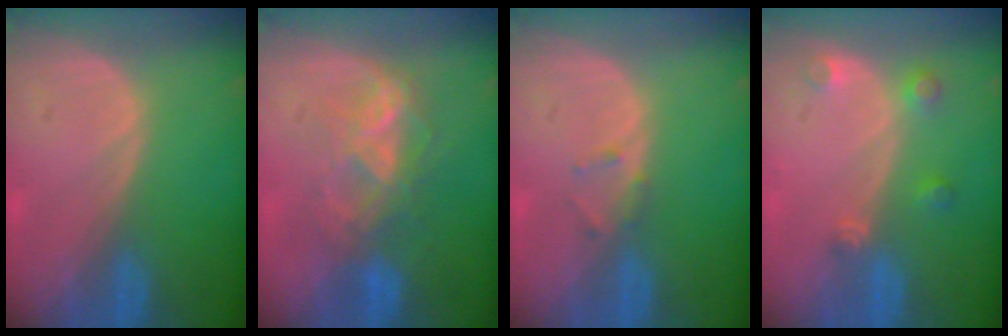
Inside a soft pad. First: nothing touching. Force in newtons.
{"total": 6.7, "press": 6.5, "slide": 1.5}
{"total": 1.3, "press": 1.3, "slide": 0.4}
{"total": 3.3, "press": 3.0, "slide": 1.4}